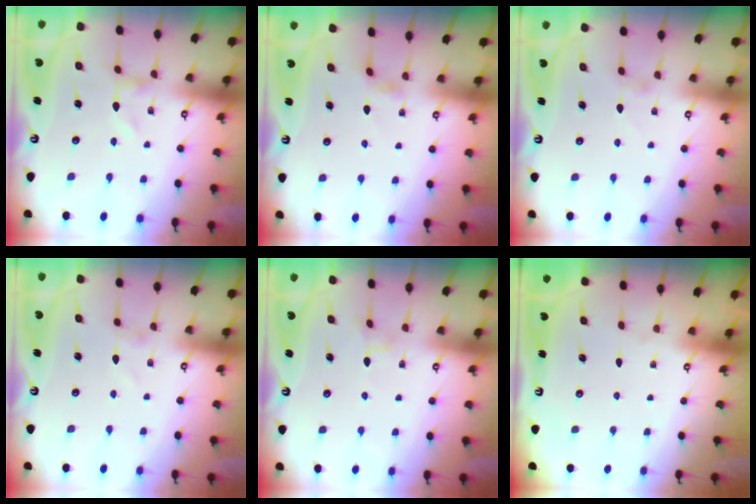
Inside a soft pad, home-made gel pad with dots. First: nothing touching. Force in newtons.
{"total": 2.3, "press": 2.3, "slide": 0.4}
{"total": 0.7, "press": 0.6, "slide": 0.3}
{"total": 0.6, "press": 0.6, "slide": 0.2}
{"total": 1.9, "press": 1.9, "slide": 0.2}
{"total": 0.0}